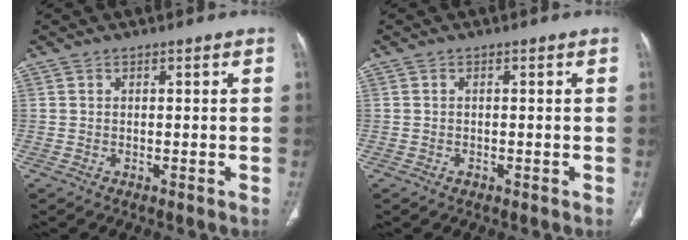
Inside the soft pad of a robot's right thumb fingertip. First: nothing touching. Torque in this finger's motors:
{"motor_torque": [-0.17, 0.25, -0.18, 0.12, 0.03]}